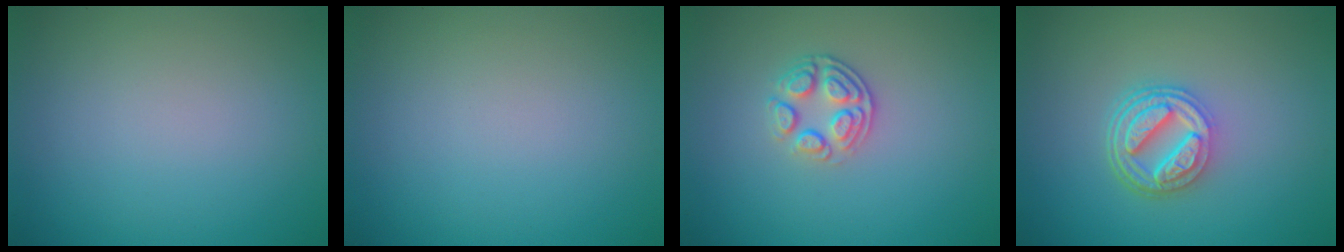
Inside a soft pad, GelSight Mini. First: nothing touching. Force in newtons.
{"total": 0.0}
{"total": 2.7, "press": 2.4, "slide": 1.2}
{"total": 4.8, "press": 3.7, "slide": 3.1}